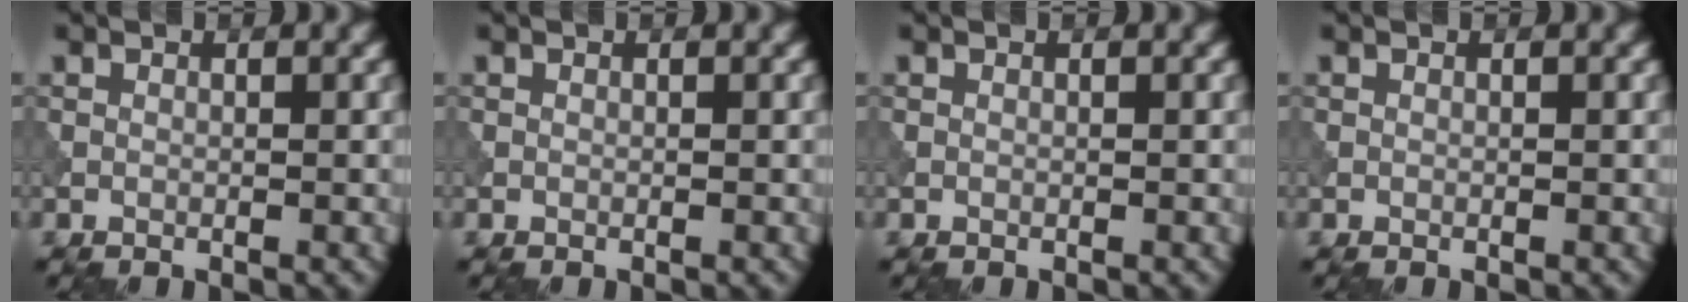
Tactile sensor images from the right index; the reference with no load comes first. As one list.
[{"total": 0.0}, {"total": 0.0}, {"total": 0.0}]